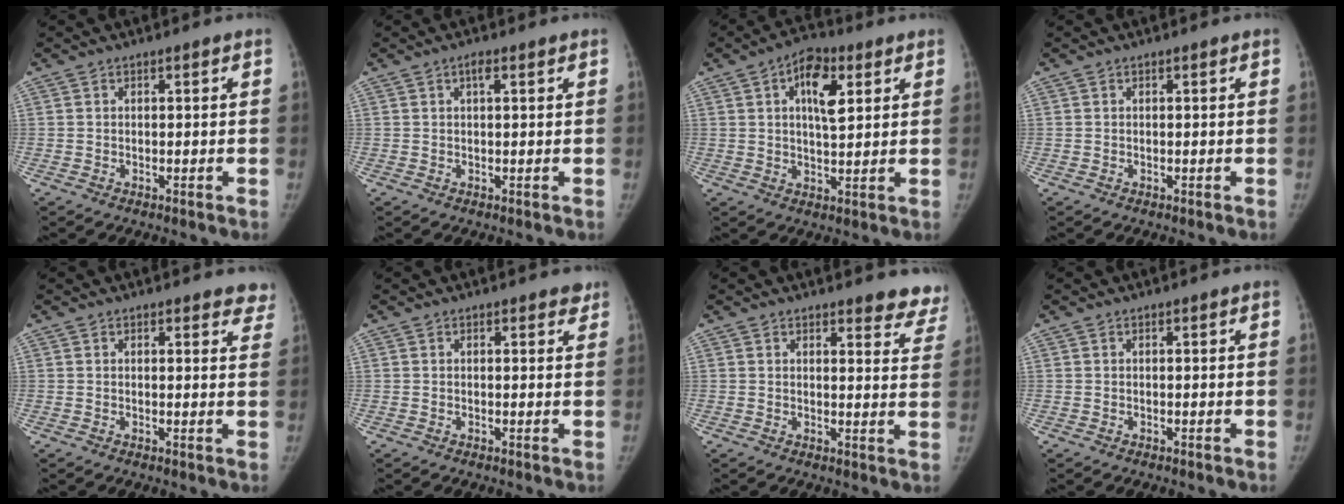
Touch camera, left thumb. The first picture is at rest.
{"total": 1.6, "force": [0.8, 0.5, 1.3], "torque": [-0.023, 0.005, 0.011]}
{"total": 9.1, "force": [3.3, 4.5, 7.2], "torque": [-0.093, -0.003, 0.047]}
{"total": 0.0}
{"total": 4.4, "force": [3.9, 1.8, 1.1], "torque": [0.023, -0.018, 0.027]}
{"total": 1.5, "force": [1.2, 0.8, 0.5], "torque": [0.010, -0.005, 0.007]}
{"total": 8.2, "force": [7.6, 2.5, 1.7], "torque": [0.029, -0.046, 0.058]}
{"total": 0.0}